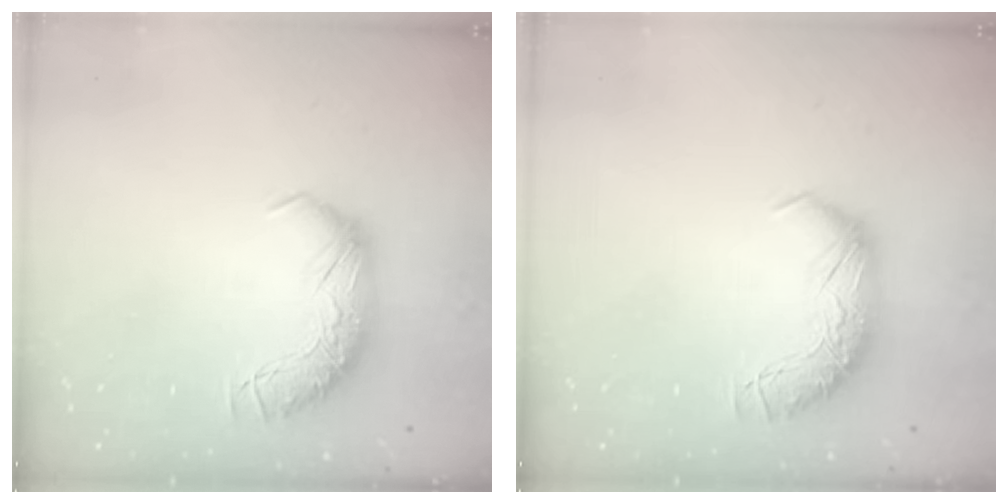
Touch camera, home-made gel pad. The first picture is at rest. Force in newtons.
{"total": 0.0}